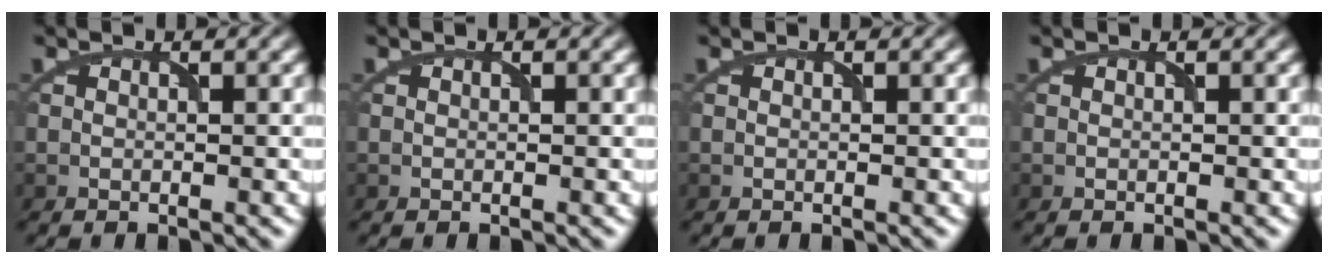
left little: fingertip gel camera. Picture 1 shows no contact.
{"total": 0.0}
{"total": 0.0}
{"total": 0.0}